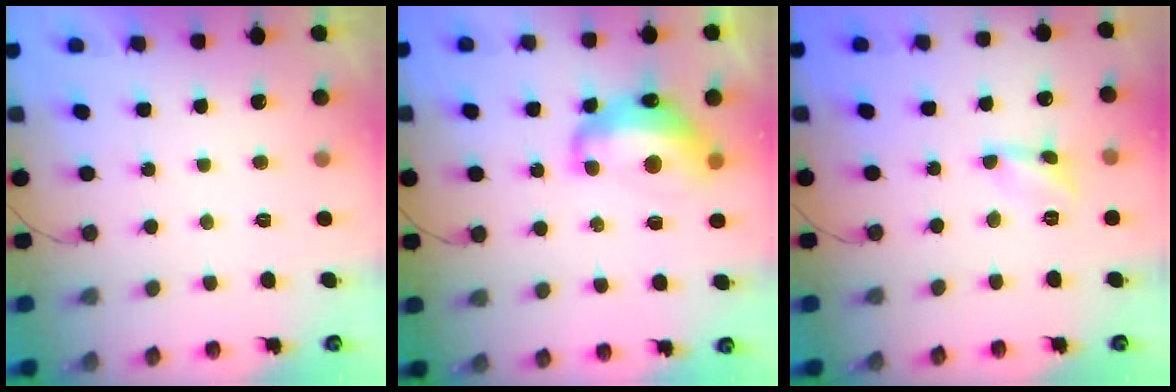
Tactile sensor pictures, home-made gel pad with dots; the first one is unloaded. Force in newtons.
{"total": 14.0, "press": 14.0, "slide": 1.1}
{"total": 2.3, "press": 2.3, "slide": 0.2}